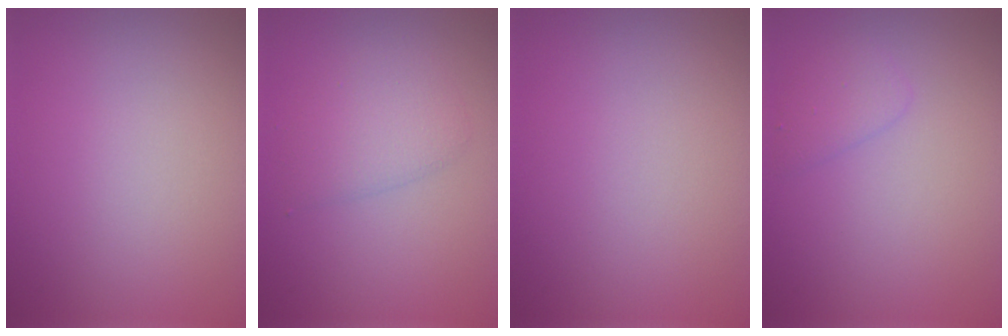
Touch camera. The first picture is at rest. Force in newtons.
{"total": 2.5, "press": 2.5, "slide": 0.0}
{"total": 0.0}
{"total": 1.4, "press": 1.4, "slide": 0.1}